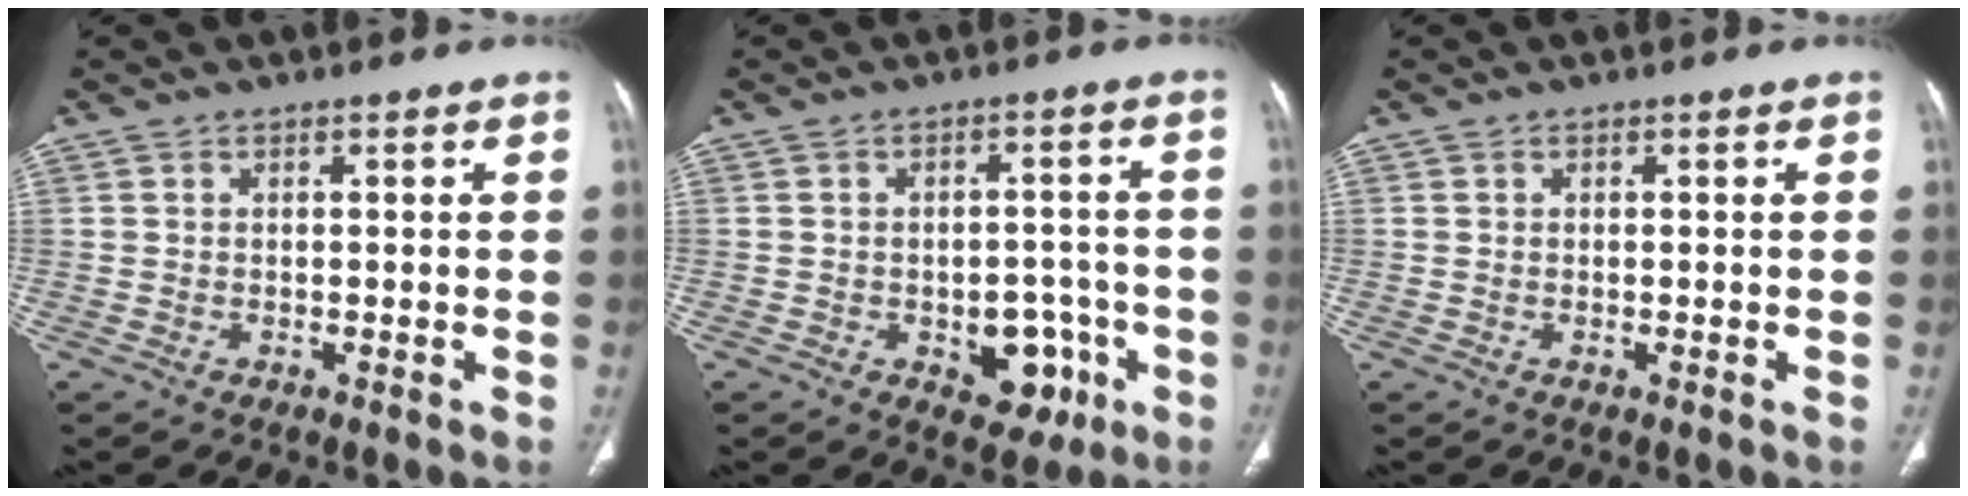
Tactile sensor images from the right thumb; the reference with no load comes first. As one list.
[{"total": 8.6, "force": [-3.2, 5.6, 5.6], "torque": [-0.033, 0.025, -0.034]}, {"total": 0.0}]